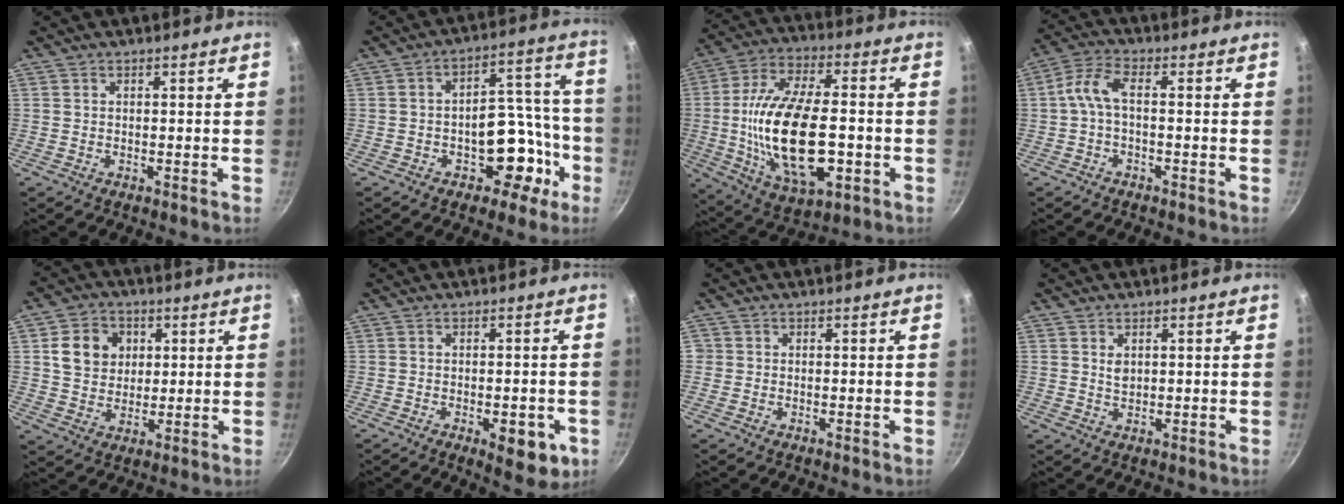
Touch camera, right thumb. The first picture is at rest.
{"total": 14.0, "force": [-5.0, 8.3, 10.2], "torque": [-0.090, 0.061, -0.067]}
{"total": 22.6, "force": [-2.7, 10.8, 19.7], "torque": [-0.371, 0.009, -0.036]}
{"total": 5.6, "force": [-0.3, 2.4, 5.0], "torque": [-0.111, 0.021, -0.015]}
{"total": 9.7, "force": [2.4, 8.1, 4.6], "torque": [-0.047, -0.004, 0.041]}
{"total": 7.5, "force": [-2.9, 3.2, 6.1], "torque": [-0.067, 0.003, -0.031]}
{"total": 1.3, "force": [-0.1, 1.3, 0.1], "torque": [0.007, 0.005, -0.003]}
{"total": 1.8, "force": [0.6, 1.2, 1.1], "torque": [-0.014, -0.006, 0.013]}